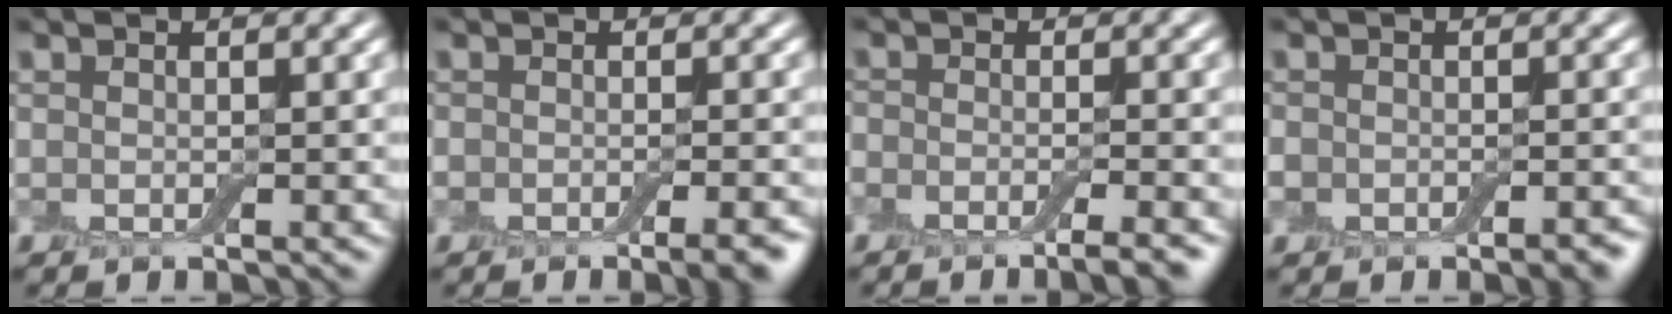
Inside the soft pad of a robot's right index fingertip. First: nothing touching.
{"total": 4.3, "force": [-2.8, 1.5, 3.0], "torque": [-0.029, -0.005, -0.028]}
{"total": 4.0, "force": [-2.8, 0.9, 2.6], "torque": [-0.035, 0.000, -0.045]}
{"total": 3.6, "force": [-2.1, 2.2, 1.8], "torque": [-0.022, 0.000, -0.032]}